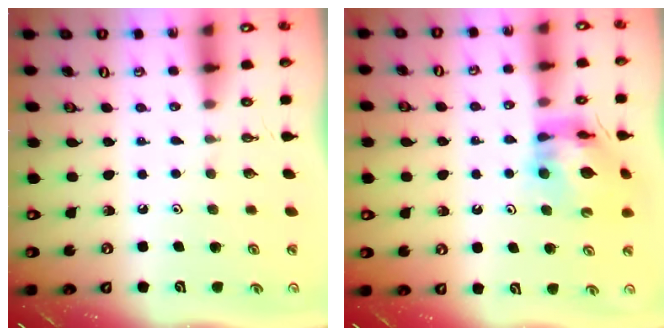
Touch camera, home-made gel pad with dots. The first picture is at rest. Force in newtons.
{"total": 11.1, "press": 11.0, "slide": 1.3}